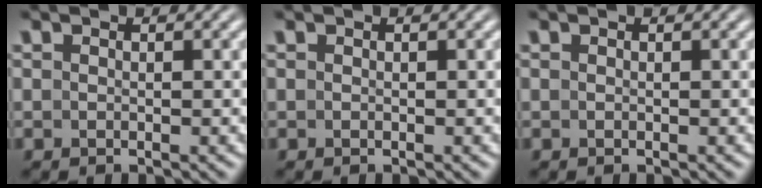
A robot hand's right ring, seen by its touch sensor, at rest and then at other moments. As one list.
[{"total": 0.0}, {"total": 0.0}]